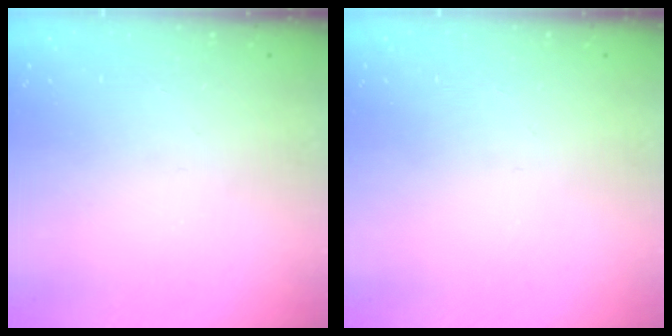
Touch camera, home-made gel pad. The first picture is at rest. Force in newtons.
{"total": 0.0}